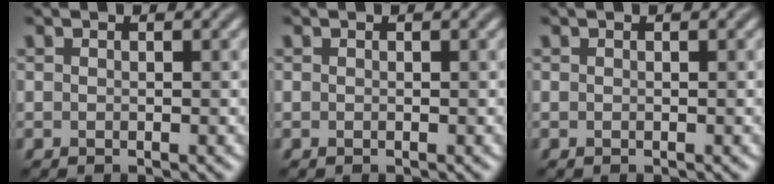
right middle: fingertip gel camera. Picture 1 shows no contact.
{"total": 0.0}
{"total": 0.0}